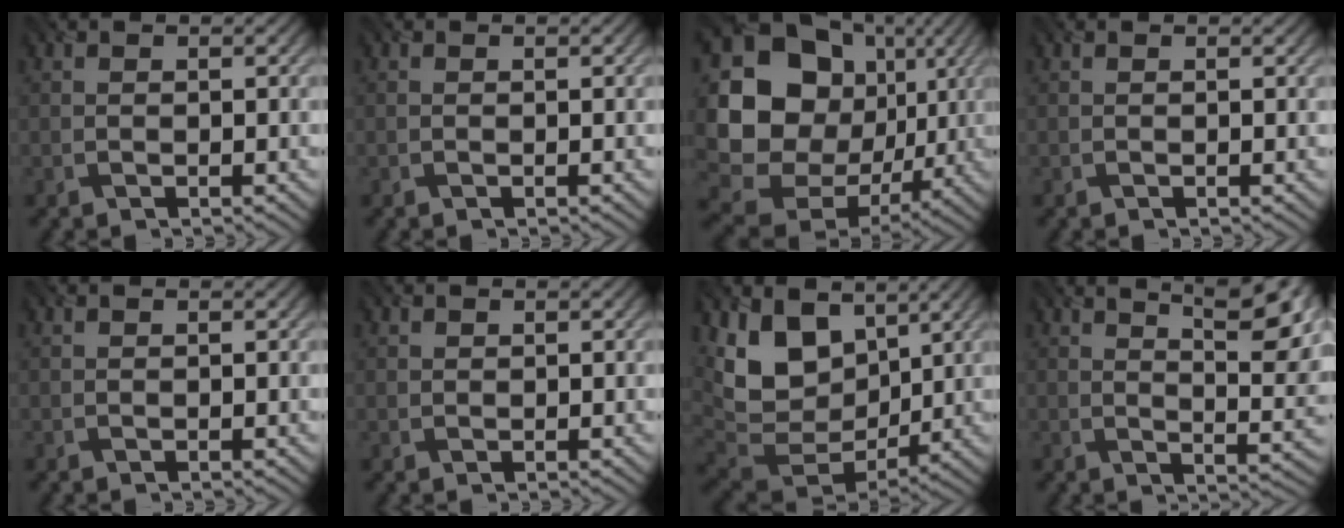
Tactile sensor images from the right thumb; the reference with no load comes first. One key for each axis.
{"total": 0.0}
{"total": 19.1, "fx": 1.6, "fy": 16.1, "fz": 10.2, "tx": -0.245, "ty": -0.028, "tz": 0.044}
{"total": 0.0}
{"total": 0.0}
{"total": 0.6, "fx": 0.3, "fy": 0.5, "fz": 0.1, "tx": -0.005, "ty": -0.005, "tz": 0.008}
{"total": 12.0, "fx": 4.2, "fy": 8.3, "fz": 7.6, "tx": -0.187, "ty": -0.005, "tz": 0.079}
{"total": 10.1, "fx": 5.9, "fy": 2.7, "fz": 7.8, "tx": -0.113, "ty": 0.004, "tz": 0.087}